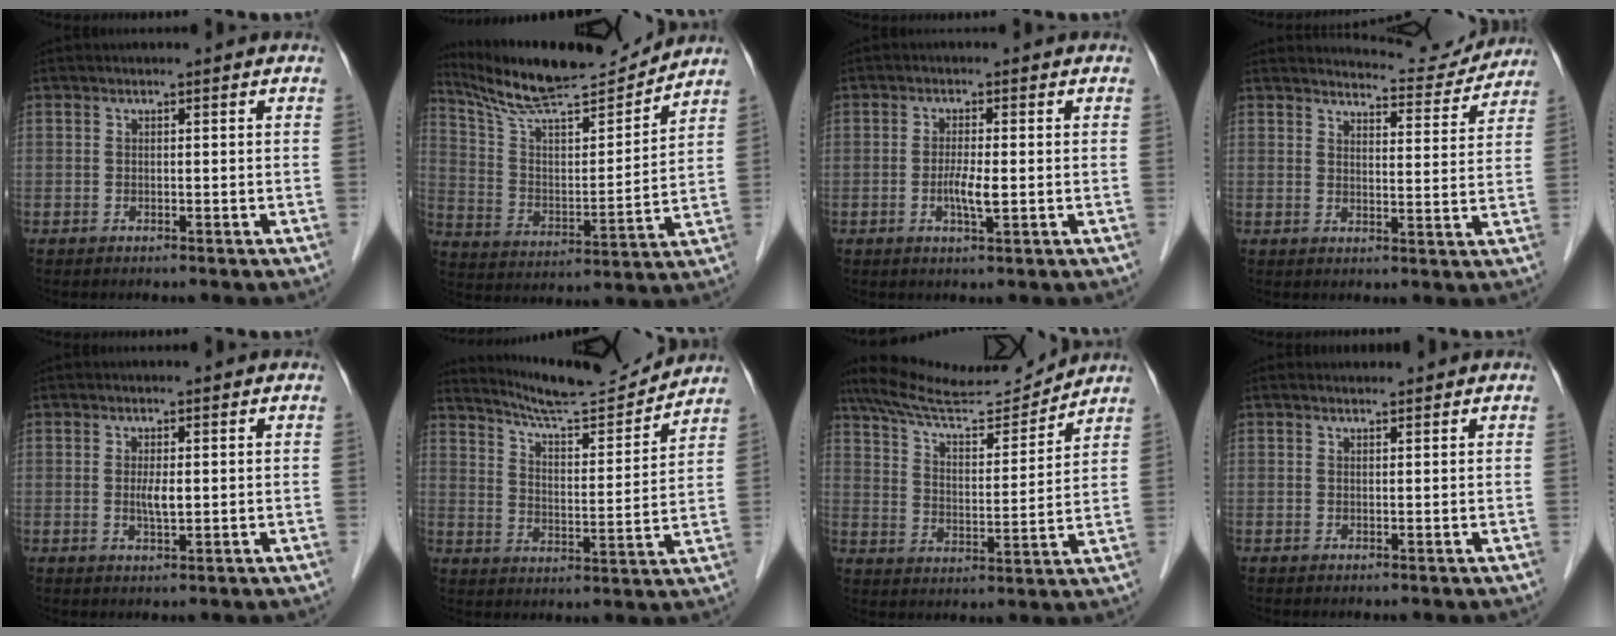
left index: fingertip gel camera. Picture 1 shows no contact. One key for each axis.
{"total": 16.5, "fx": 15.3, "fy": 1.0, "fz": 6.1, "tx": -0.113, "ty": -0.010, "tz": 0.260}
{"total": 3.2, "fx": -1.4, "fy": 0.2, "fz": 2.9, "tx": -0.059, "ty": -0.011, "tz": -0.025}
{"total": 7.3, "fx": 7.3, "fy": 0.6, "fz": -0.4, "tx": 0.009, "ty": -0.016, "tz": 0.083}
{"total": 2.1, "fx": -0.6, "fy": 0.4, "fz": 2.0, "tx": -0.040, "ty": -0.010, "tz": -0.009}
{"total": 12.7, "fx": 12.3, "fy": -0.2, "fz": 3.2, "tx": -0.057, "ty": -0.011, "tz": 0.188}
{"total": 13.0, "fx": 12.4, "fy": 0.8, "fz": 4.0, "tx": -0.074, "ty": -0.004, "tz": 0.206}
{"total": 0.0}